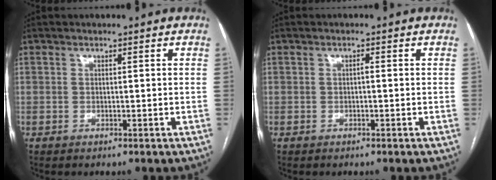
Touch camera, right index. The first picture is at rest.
{"total": 0.5, "force": [-0.1, 0.1, 0.5], "torque": [-0.009, 0.002, -0.002]}